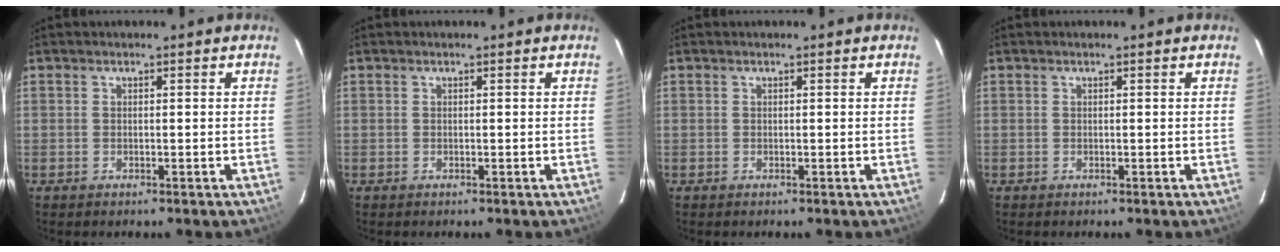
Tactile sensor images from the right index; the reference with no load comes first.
{"total": 0.0}
{"total": 0.0}
{"total": 0.0}